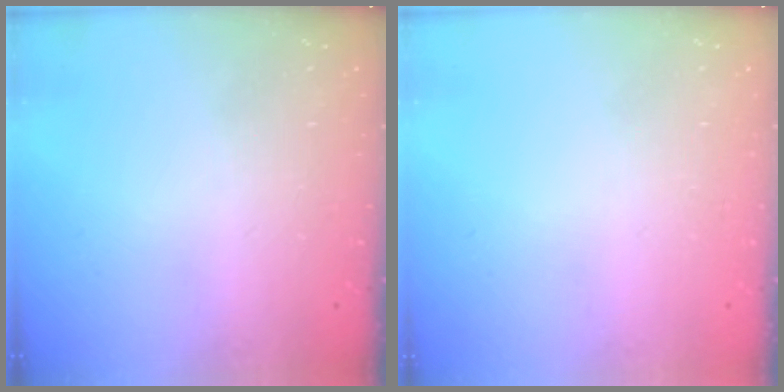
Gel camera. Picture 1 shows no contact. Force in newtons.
{"total": 0.0}